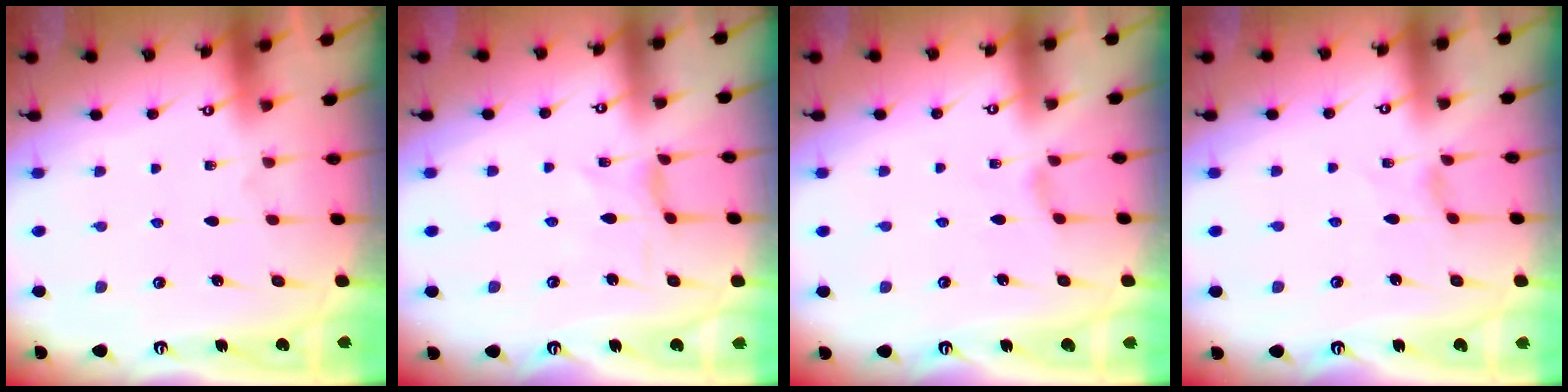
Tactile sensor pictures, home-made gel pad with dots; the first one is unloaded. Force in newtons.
{"total": 1.1, "press": 1.0, "slide": 0.1}
{"total": 0.0}
{"total": 0.6, "press": 0.6, "slide": 0.2}